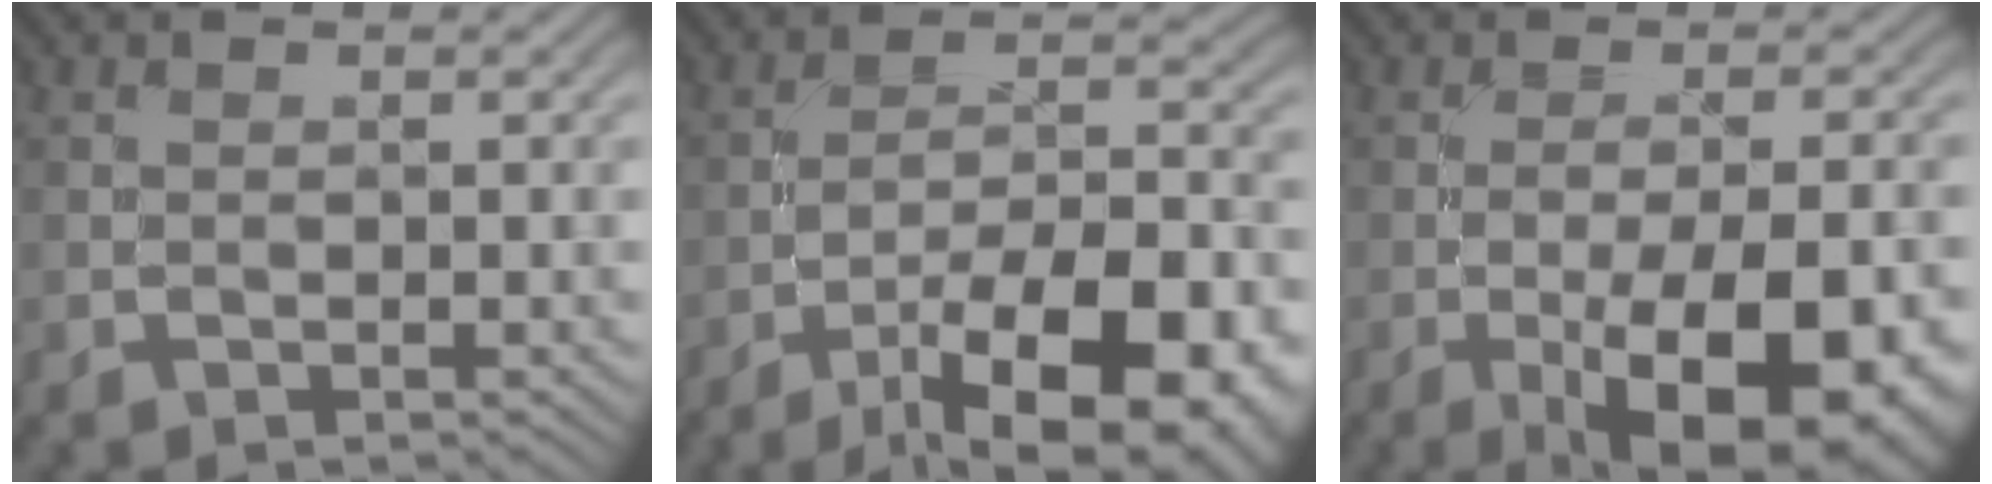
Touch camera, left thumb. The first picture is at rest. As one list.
[{"total": 17.8, "force": [-11.1, 6.2, 12.4], "torque": [-0.170, -0.014, -0.166]}, {"total": 14.6, "force": [-6.6, 5.3, 11.8], "torque": [-0.160, -0.012, -0.083]}]